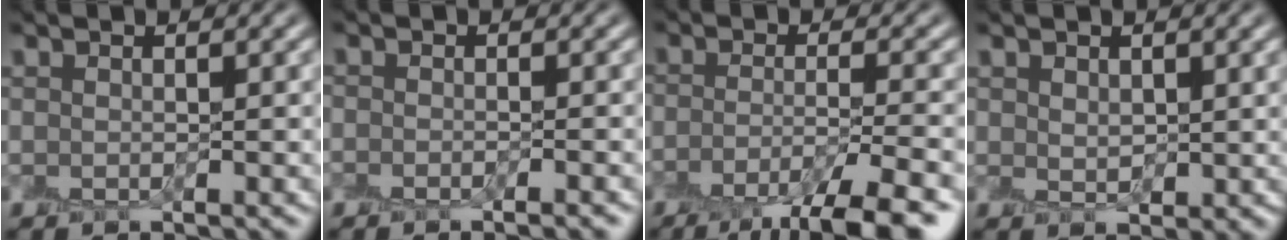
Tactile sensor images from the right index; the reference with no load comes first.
{"total": 1.1, "force": [-1.0, 0.1, 0.5], "torque": [0.005, 0.003, -0.017]}
{"total": 7.5, "force": [-5.0, 1.6, 5.3], "torque": [-0.063, -0.003, -0.084]}
{"total": 1.5, "force": [0.9, 0.9, 0.8], "torque": [-0.012, 0.003, 0.025]}